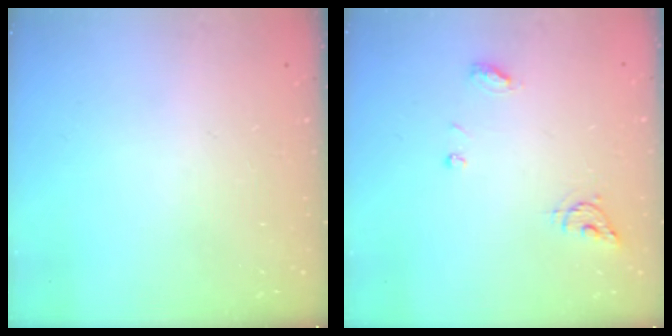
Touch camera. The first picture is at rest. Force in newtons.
{"total": 6.2, "press": 6.2, "slide": 0.5}